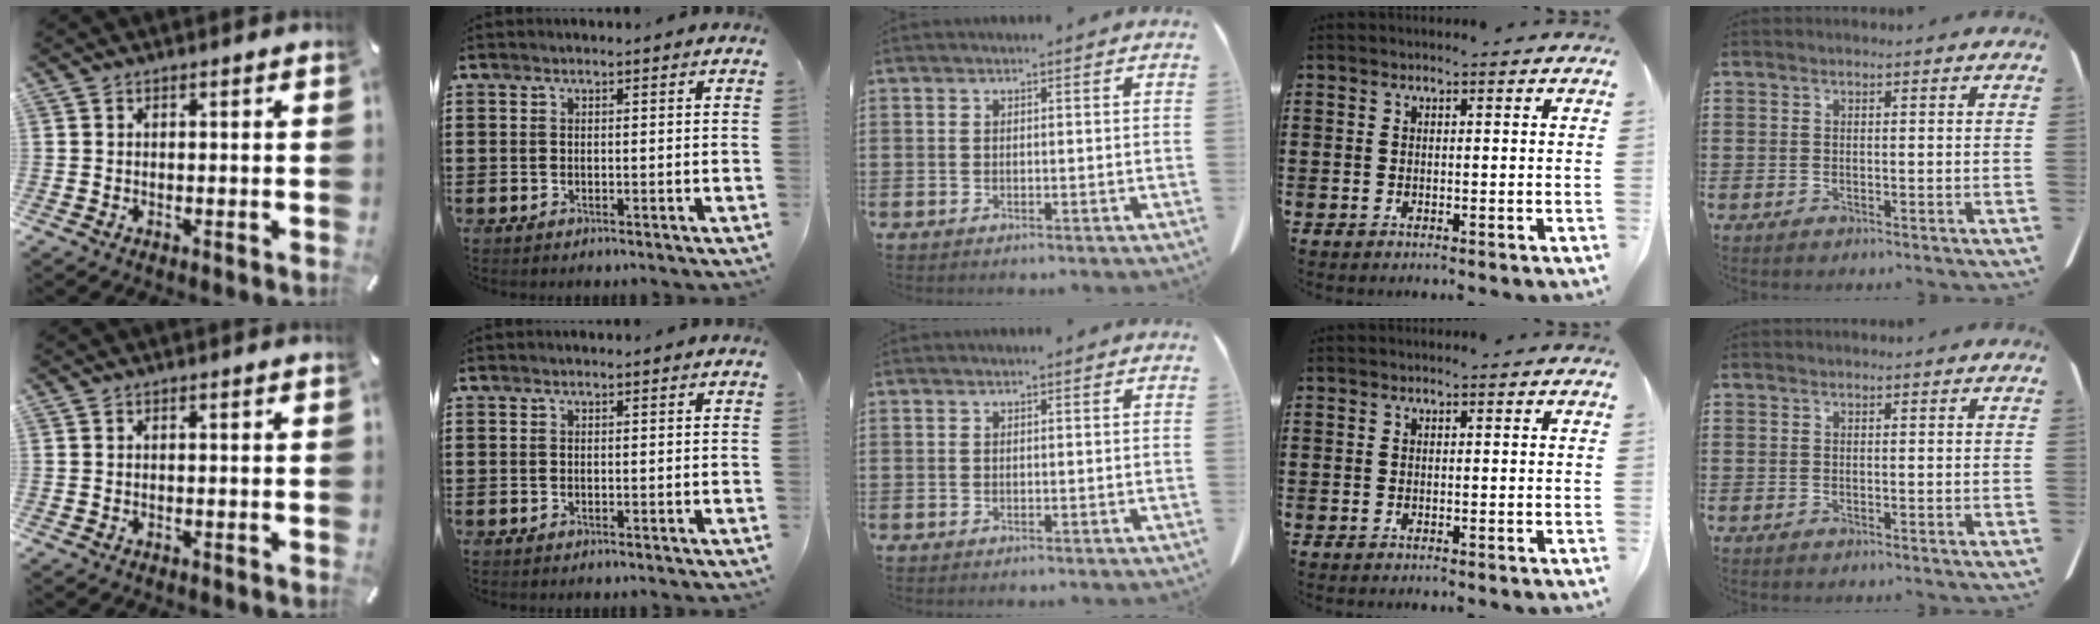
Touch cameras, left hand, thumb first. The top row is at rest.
{}